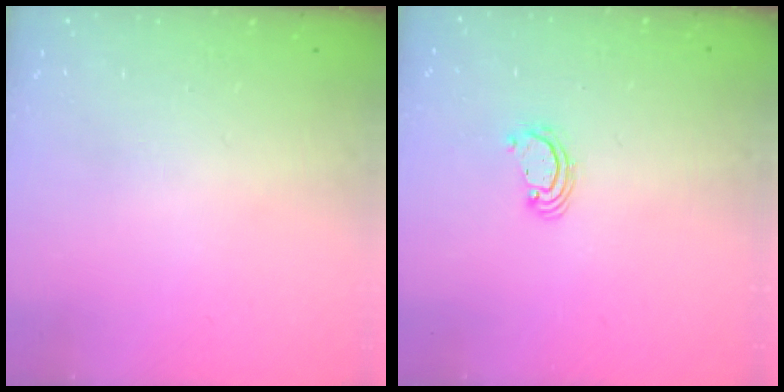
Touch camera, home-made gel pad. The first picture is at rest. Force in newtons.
{"total": 2.2, "press": 2.2, "slide": 0.1}